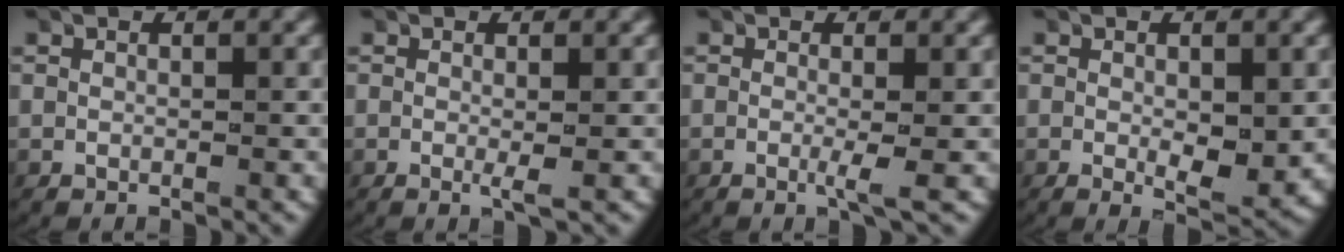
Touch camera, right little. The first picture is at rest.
{"total": 1.0, "force": [-0.2, 0.1, 1.0], "torque": [-0.023, -0.007, -0.002]}
{"total": 1.5, "force": [-0.3, -0.1, 1.5], "torque": [-0.033, -0.008, -0.005]}
{"total": 2.9, "force": [-0.3, 1.4, 2.5], "torque": [-0.048, -0.023, 0.003]}